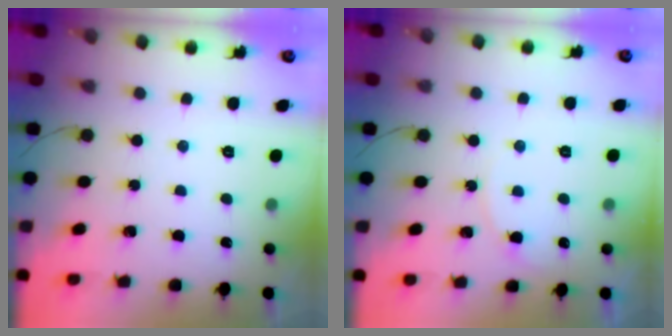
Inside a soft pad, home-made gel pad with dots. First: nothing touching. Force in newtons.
{"total": 3.7, "press": 3.7, "slide": 0.5}